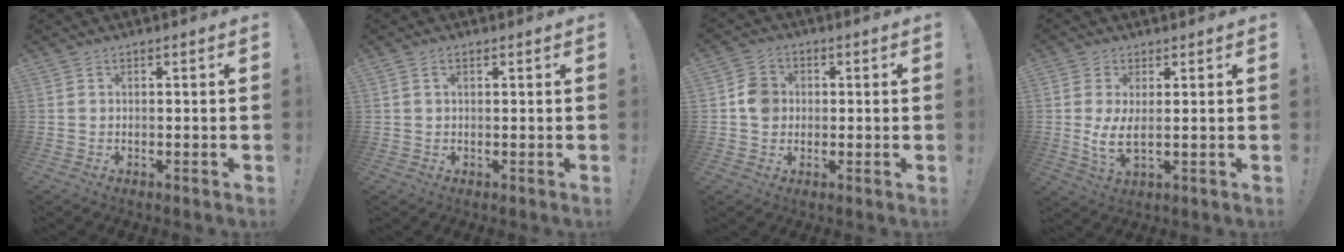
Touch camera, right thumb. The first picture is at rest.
{"total": 2.0, "force": [0.8, 1.2, 1.4], "torque": [-0.028, 0.005, 0.015]}
{"total": 6.3, "force": [-0.2, 5.7, 2.6], "torque": [-0.038, 0.017, 0.001]}
{"total": 6.2, "force": [1.0, 2.6, 5.5], "torque": [-0.093, -0.014, 0.020]}